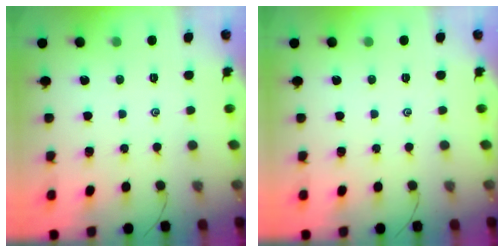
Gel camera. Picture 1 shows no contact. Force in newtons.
{"total": 0.0}